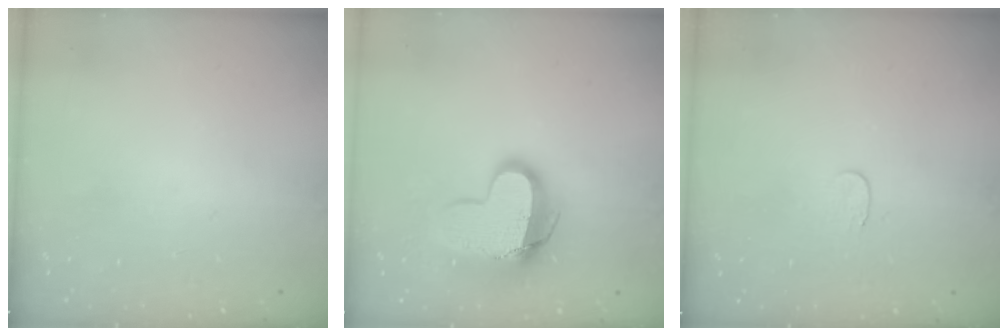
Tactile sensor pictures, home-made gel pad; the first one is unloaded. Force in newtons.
{"total": 13.1, "press": 13.0, "slide": 1.1}
{"total": 3.3, "press": 3.3, "slide": 0.4}